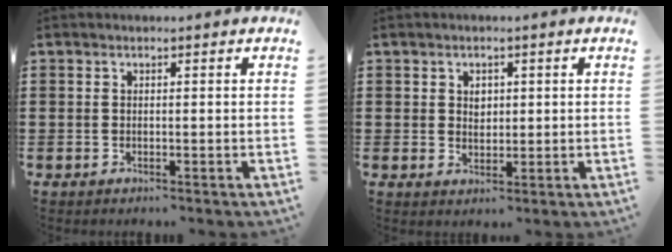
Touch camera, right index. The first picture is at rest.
{"total": 1.8, "force": [0.7, 1.4, 0.9], "torque": [-0.013, 0.005, 0.010]}